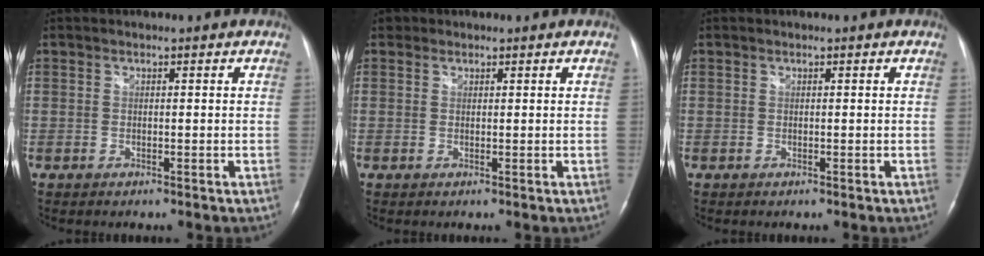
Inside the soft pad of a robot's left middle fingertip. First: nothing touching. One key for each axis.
{"total": 1.0, "fx": 0.6, "fy": 0.8, "fz": 0.0, "tx": 0.005, "ty": 0.004, "tz": 0.006}
{"total": 0.0}